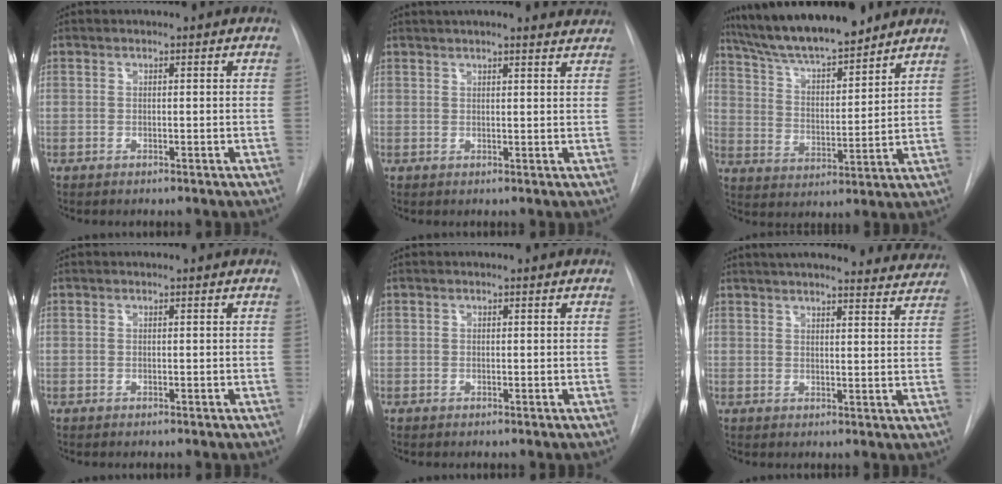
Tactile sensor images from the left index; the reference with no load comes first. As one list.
[{"total": 15.2, "force": [14.1, 2.4, 5.2], "torque": [-0.073, 0.019, 0.170]}, {"total": 16.2, "force": [14.1, 2.6, 7.4], "torque": [-0.130, 0.014, 0.242]}, {"total": 0.0}, {"total": 0.0}, {"total": 22.1, "force": [20.6, 3.8, 7.2], "torque": [-0.108, -0.022, 0.244]}]